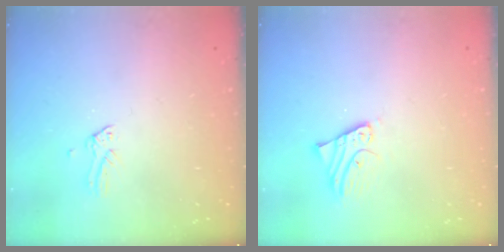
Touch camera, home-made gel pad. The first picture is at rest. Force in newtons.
{"total": 2.6, "press": 2.6, "slide": 0.1}